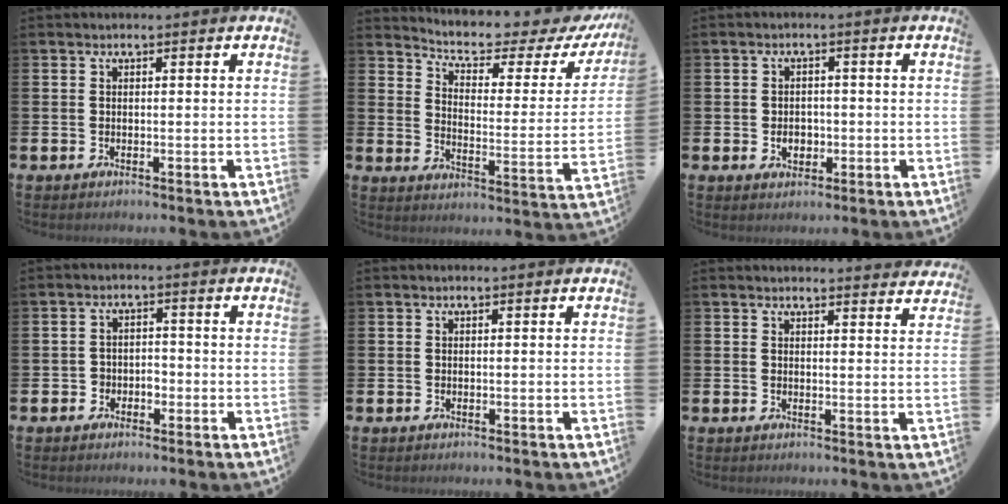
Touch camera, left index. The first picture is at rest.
{"total": 6.0, "force": [5.4, 1.3, 2.2], "torque": [-0.065, -0.043, 0.083]}
{"total": 2.5, "force": [-0.6, 2.0, 1.4], "torque": [-0.013, -0.003, -0.018]}
{"total": 2.2, "force": [-1.3, 1.7, 0.5], "torque": [-0.012, 0.004, -0.030]}
{"total": 0.0}
{"total": 2.5, "force": [2.5, 0.1, -0.2], "torque": [0.011, -0.019, 0.042]}